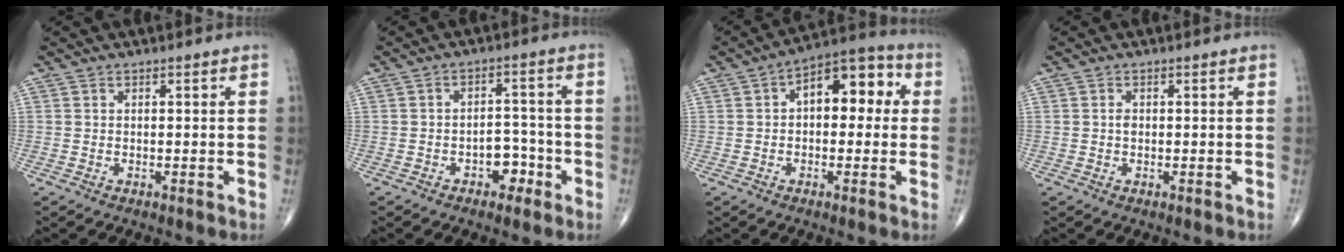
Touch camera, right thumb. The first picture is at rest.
{"total": 5.1, "force": [-2.5, 3.4, 2.9], "torque": [-0.014, 0.030, -0.040]}
{"total": 11.7, "force": [1.7, 6.7, 9.4], "torque": [-0.094, 0.036, 0.012]}
{"total": 0.9, "force": [0.0, 0.7, 0.7], "torque": [-0.010, 0.000, -0.002]}